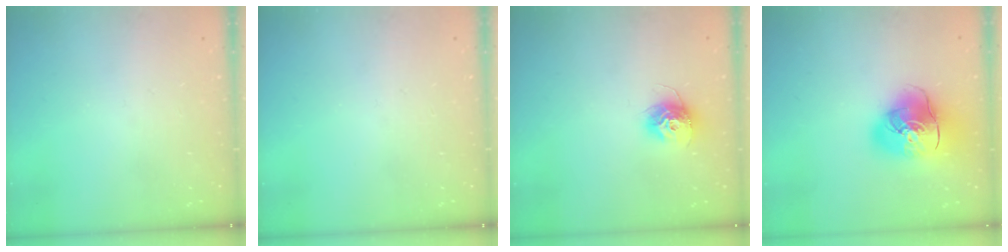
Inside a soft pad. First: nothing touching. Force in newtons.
{"total": 0.0}
{"total": 11.0, "press": 11.0, "slide": 0.8}
{"total": 18.6, "press": 18.3, "slide": 3.1}